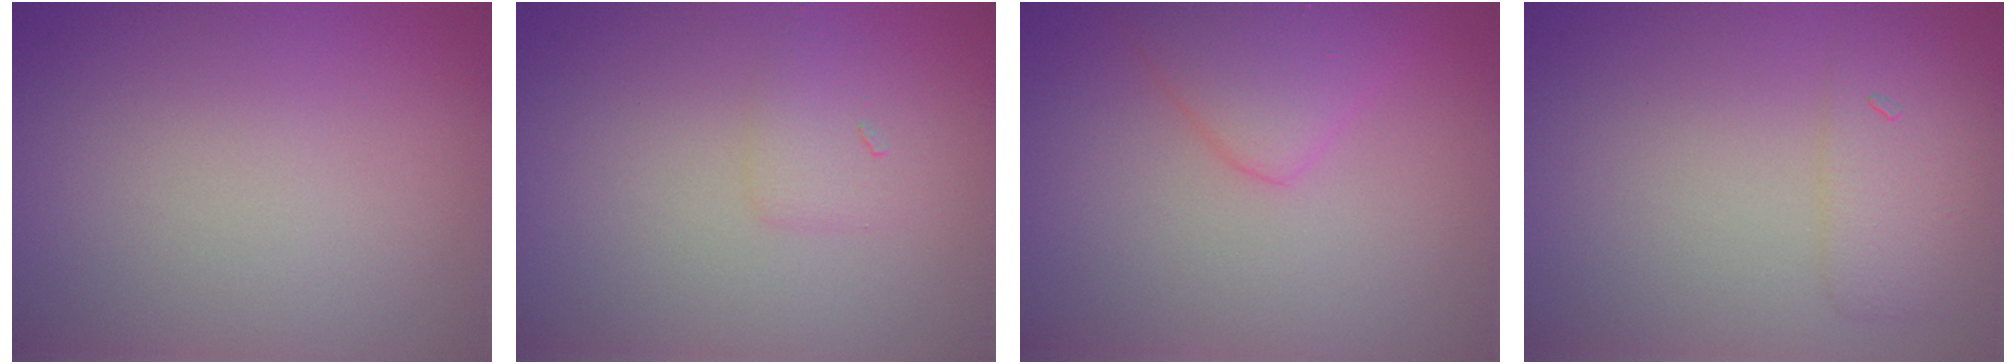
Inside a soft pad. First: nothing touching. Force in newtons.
{"total": 1.5, "press": 1.5, "slide": 0.2}
{"total": 3.6, "press": 3.6, "slide": 0.1}
{"total": 3.0, "press": 3.0, "slide": 0.2}